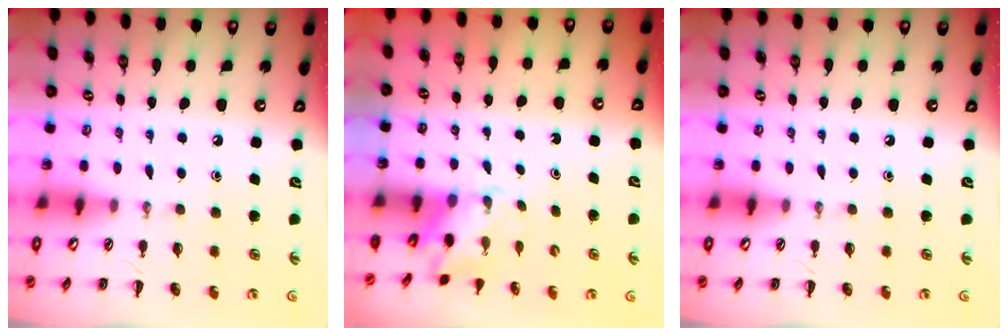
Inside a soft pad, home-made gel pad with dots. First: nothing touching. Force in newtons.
{"total": 2.3, "press": 2.3, "slide": 0.5}
{"total": 0.0}